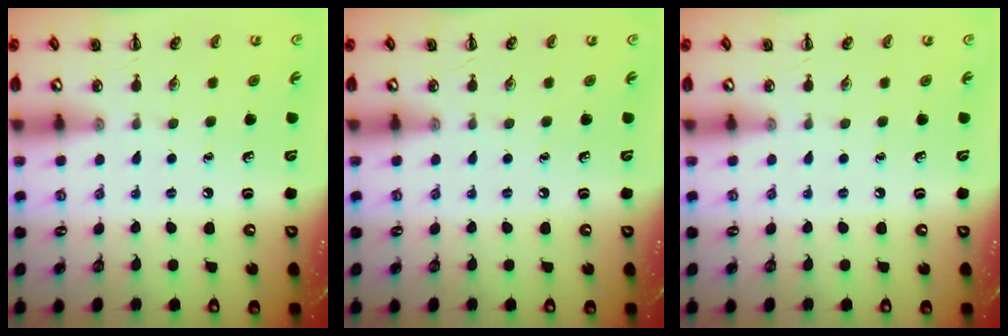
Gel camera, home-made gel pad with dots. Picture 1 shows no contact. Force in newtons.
{"total": 0.0}
{"total": 0.0}